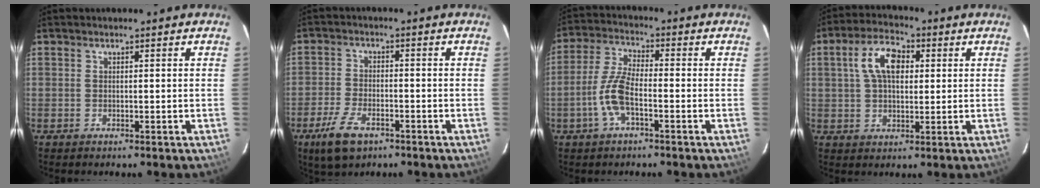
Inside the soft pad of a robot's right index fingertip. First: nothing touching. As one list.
[{"total": 8.1, "force": [-4.9, 3.9, 5.1], "torque": [-0.129, -0.012, -0.091]}, {"total": 7.7, "force": [-2.9, 2.4, 6.8], "torque": [-0.151, 0.007, -0.060]}, {"total": 8.8, "force": [2.2, 5.0, 6.9], "torque": [-0.130, 0.024, 0.040]}]